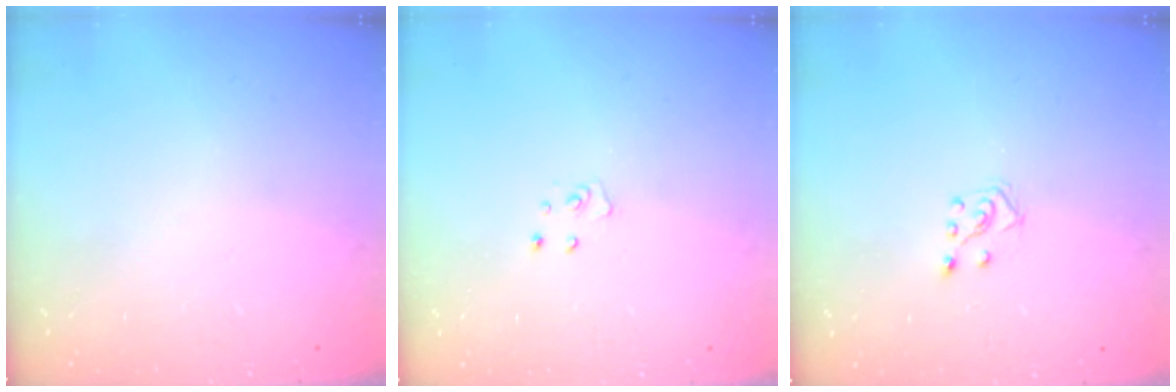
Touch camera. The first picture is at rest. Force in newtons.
{"total": 3.8, "press": 3.8, "slide": 0.3}
{"total": 4.9, "press": 4.8, "slide": 0.8}